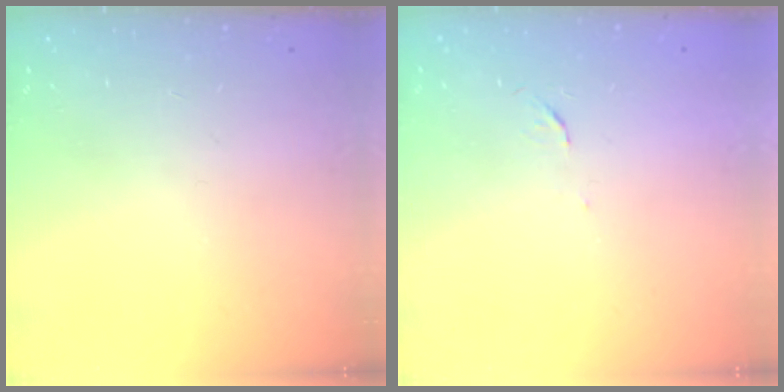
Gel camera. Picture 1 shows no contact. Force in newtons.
{"total": 3.2, "press": 3.2, "slide": 0.4}